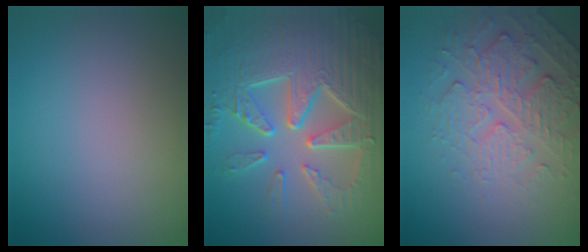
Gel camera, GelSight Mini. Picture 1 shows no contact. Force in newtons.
{"total": 9.7, "press": 6.5, "slide": 7.2}
{"total": 4.8, "press": 3.6, "slide": 3.1}